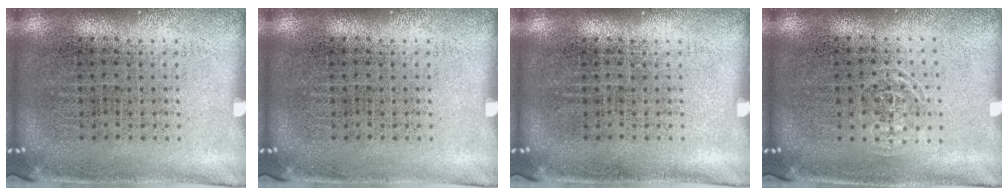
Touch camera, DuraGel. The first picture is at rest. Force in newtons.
{"total": 0.0}
{"total": 0.0}
{"total": 0.8, "press": 0.5, "slide": 0.6}